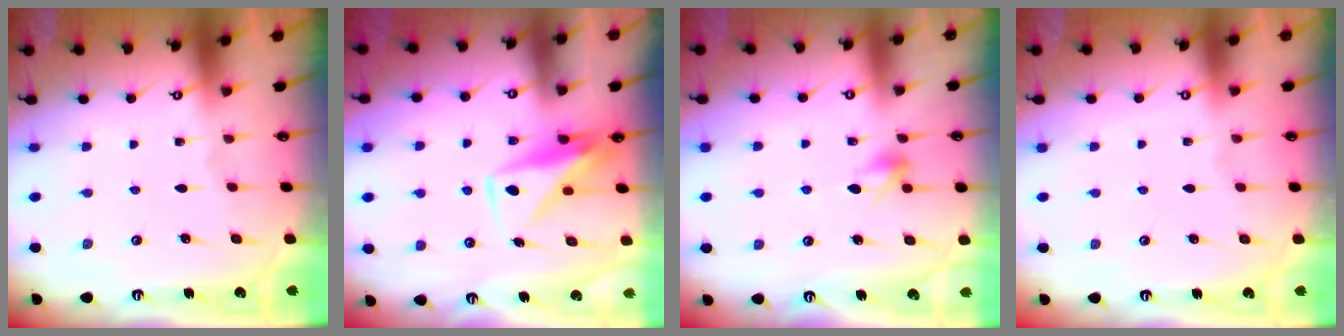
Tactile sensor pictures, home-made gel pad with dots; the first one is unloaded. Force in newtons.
{"total": 8.6, "press": 8.5, "slide": 1.5}
{"total": 6.3, "press": 6.3, "slide": 1.1}
{"total": 3.9, "press": 3.9, "slide": 0.1}